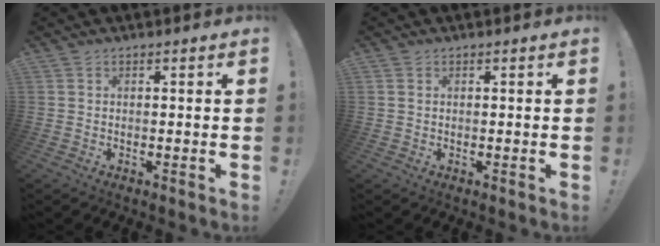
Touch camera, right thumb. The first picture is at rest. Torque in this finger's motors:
{"motor_torque": [0.01, -0.14, -0.26, 0.21, 0.08]}